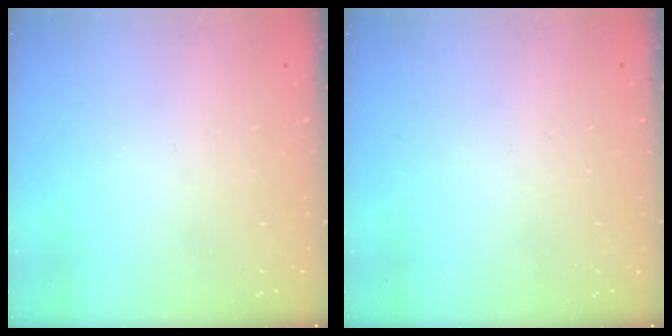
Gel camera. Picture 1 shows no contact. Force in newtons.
{"total": 0.0}